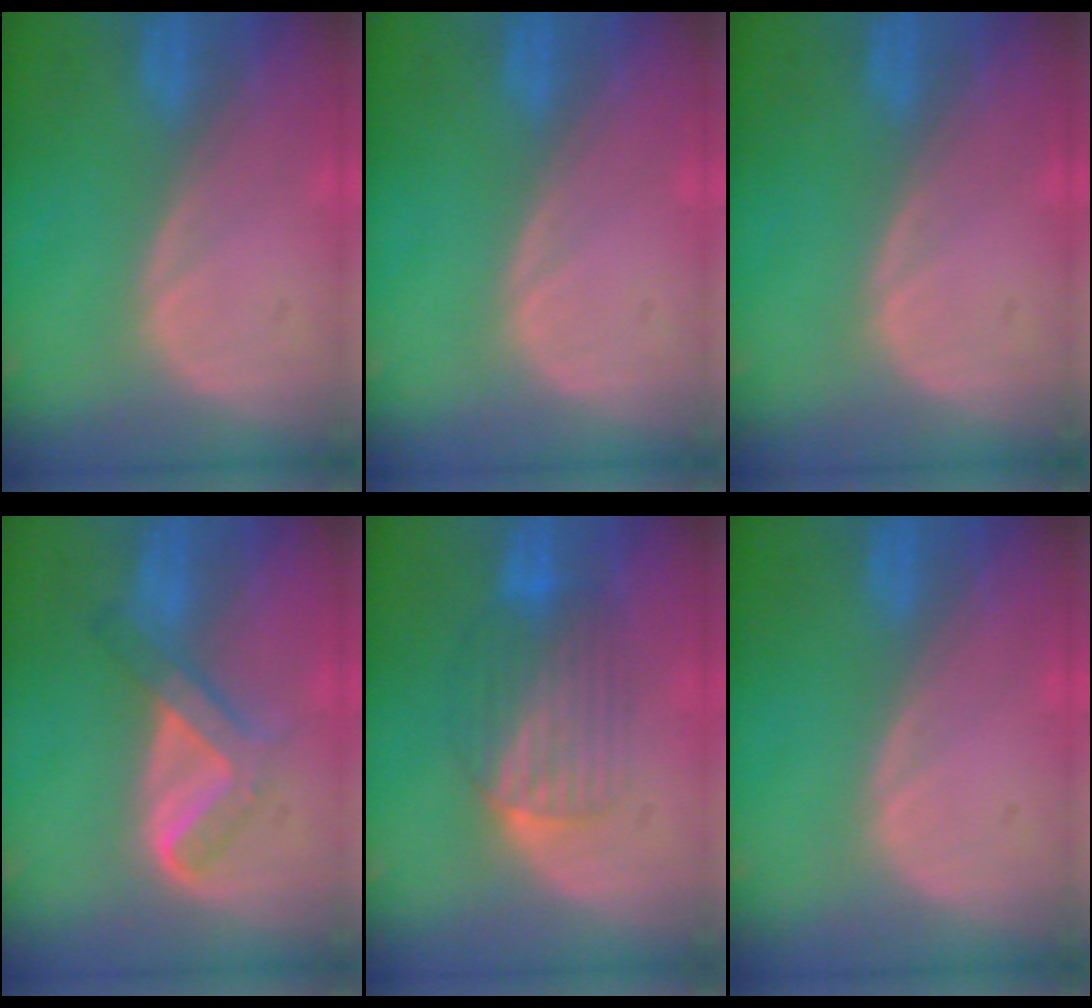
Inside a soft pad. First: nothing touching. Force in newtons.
{"total": 0.0}
{"total": 0.0}
{"total": 5.8, "press": 5.2, "slide": 2.5}
{"total": 6.4, "press": 6.3, "slide": 1.1}
{"total": 0.0}